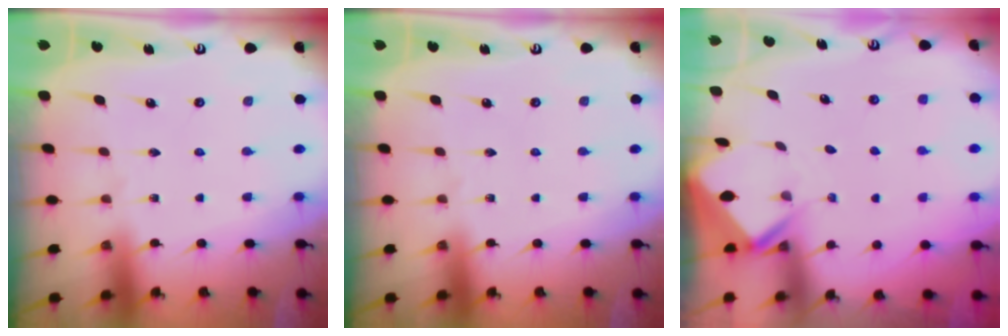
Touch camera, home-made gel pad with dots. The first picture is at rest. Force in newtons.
{"total": 0.0}
{"total": 2.6, "press": 2.6, "slide": 0.1}